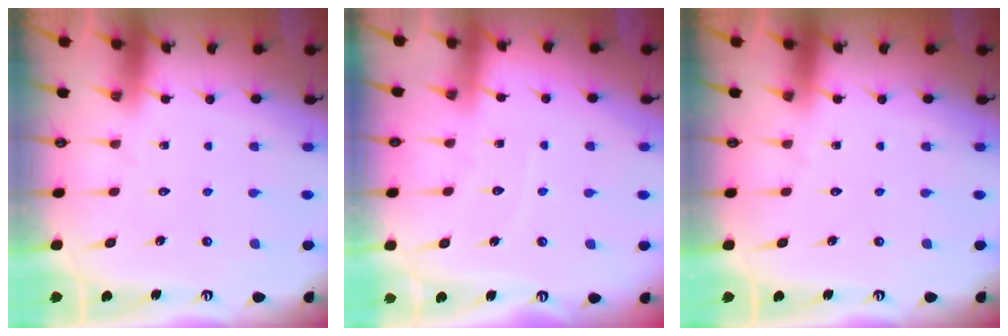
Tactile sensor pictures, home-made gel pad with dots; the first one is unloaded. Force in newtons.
{"total": 3.5, "press": 3.5, "slide": 0.1}
{"total": 0.0}